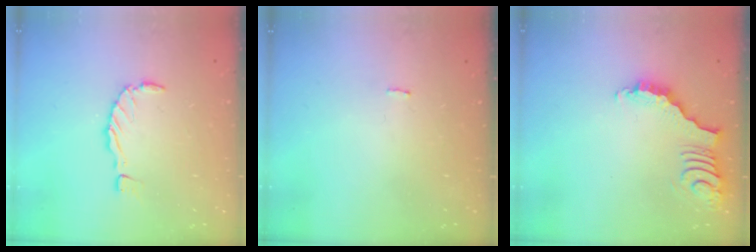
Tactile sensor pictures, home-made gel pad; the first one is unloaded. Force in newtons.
{"total": 1.4, "press": 1.3, "slide": 0.1}
{"total": 3.6, "press": 3.6, "slide": 0.7}